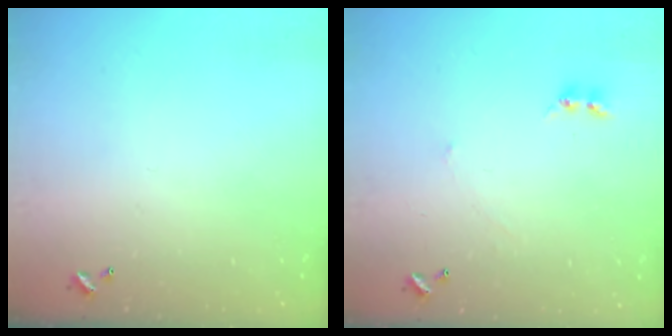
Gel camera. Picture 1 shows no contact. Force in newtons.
{"total": 2.3, "press": 2.3, "slide": 0.3}